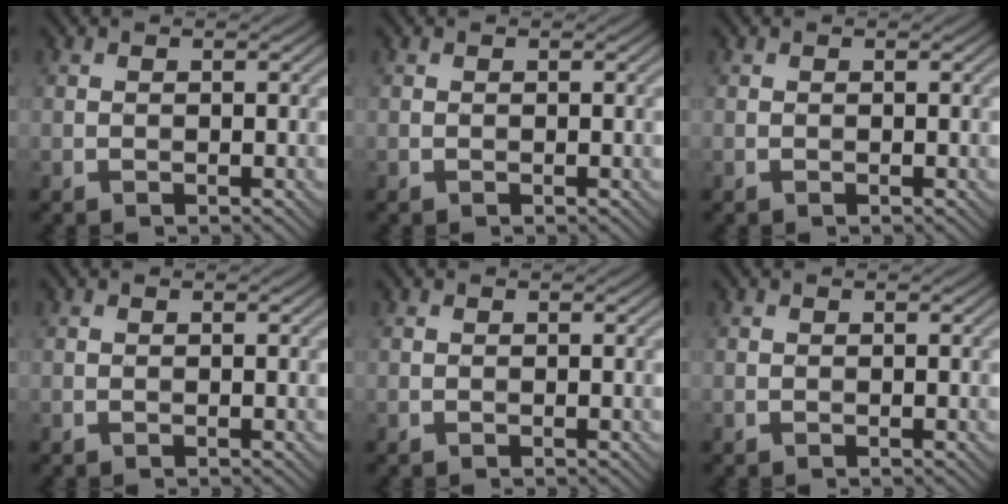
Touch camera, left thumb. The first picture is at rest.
{"total": 0.0}
{"total": 0.0}
{"total": 0.0}
{"total": 0.0}
{"total": 0.0}